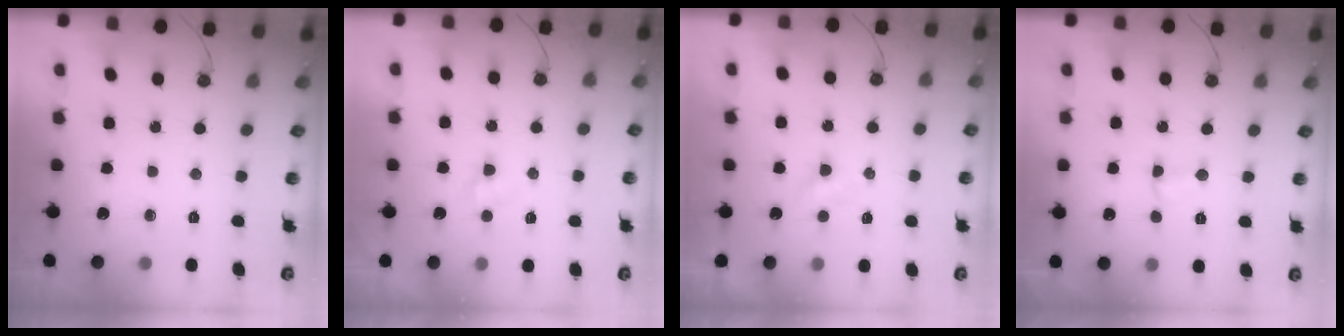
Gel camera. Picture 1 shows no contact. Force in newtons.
{"total": 2.4, "press": 2.4, "slide": 0.3}
{"total": 2.8, "press": 2.7, "slide": 0.4}
{"total": 3.5, "press": 3.4, "slide": 0.7}